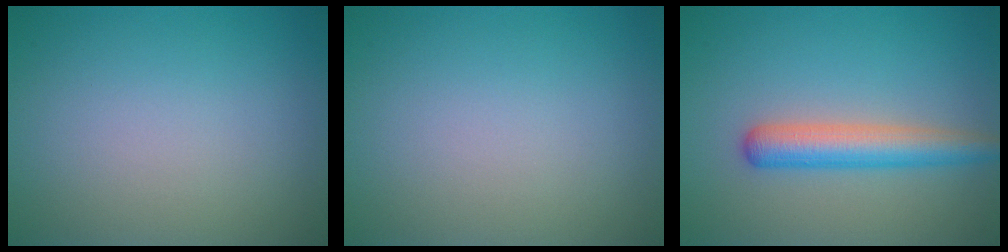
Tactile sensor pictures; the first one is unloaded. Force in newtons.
{"total": 0.0}
{"total": 4.0, "press": 4.0, "slide": 0.1}